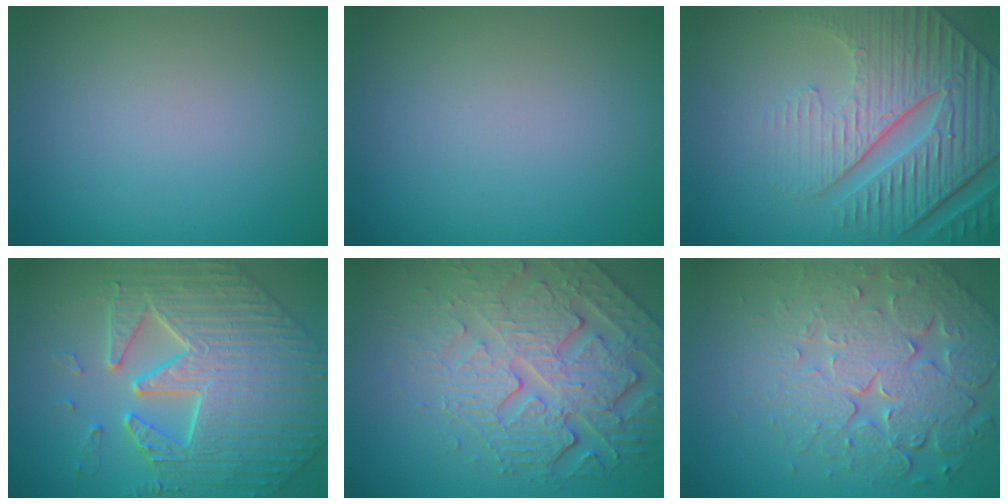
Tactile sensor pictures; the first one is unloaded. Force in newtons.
{"total": 0.0}
{"total": 8.6, "press": 6.2, "slide": 5.9}
{"total": 8.5, "press": 7.1, "slide": 4.7}
{"total": 6.6, "press": 5.4, "slide": 3.9}
{"total": 7.8, "press": 5.7, "slide": 5.3}